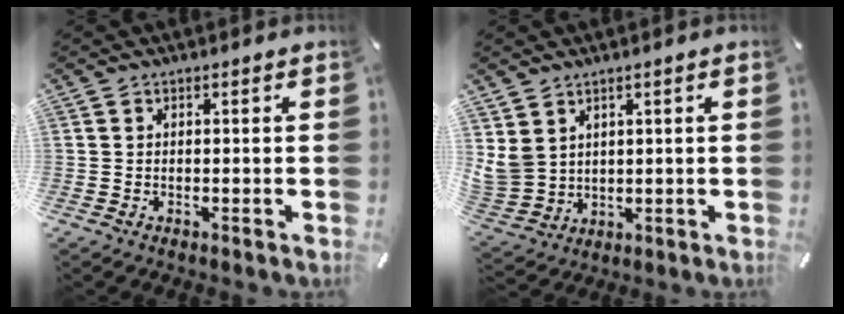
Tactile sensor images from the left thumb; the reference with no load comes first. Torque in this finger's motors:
{"motor_torque": [1.28, 1.11, 0.84, -0.80, 0.41]}